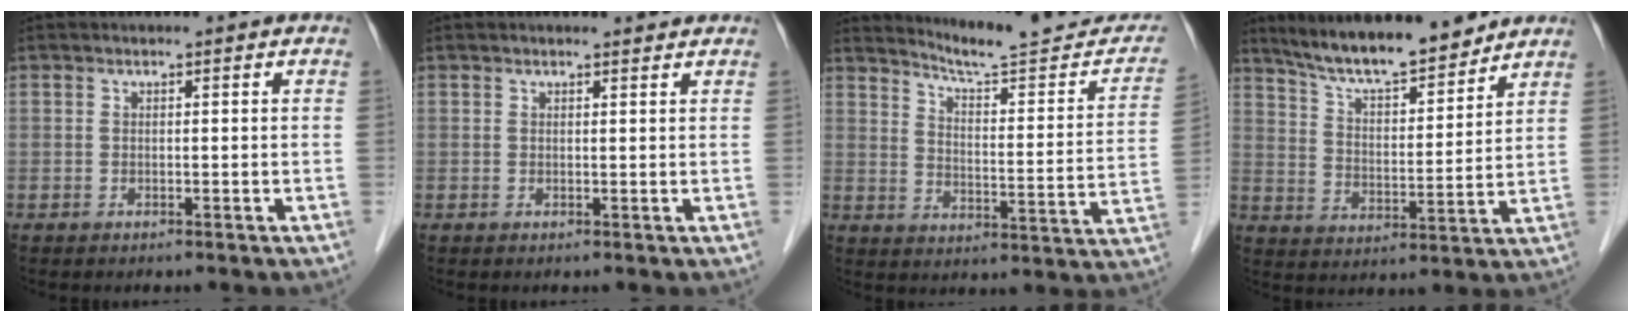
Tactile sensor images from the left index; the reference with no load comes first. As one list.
[{"total": 1.6, "force": [1.6, 0.3, 0.2], "torque": [-0.012, 0.002, 0.020]}, {"total": 17.9, "force": [17.0, 1.4, 5.5], "torque": [-0.068, -0.064, 0.216]}, {"total": 13.2, "force": [11.7, 1.9, 5.7], "torque": [-0.095, 0.005, 0.199]}]